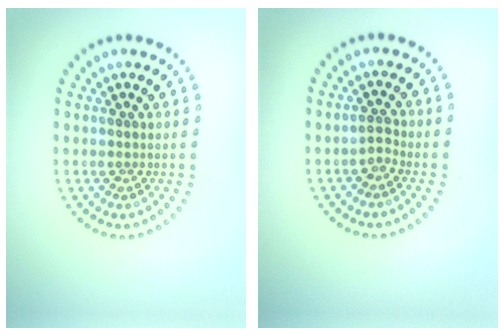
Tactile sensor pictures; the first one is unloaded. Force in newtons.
{"total": 1.2, "press": 0.9, "slide": 0.8}